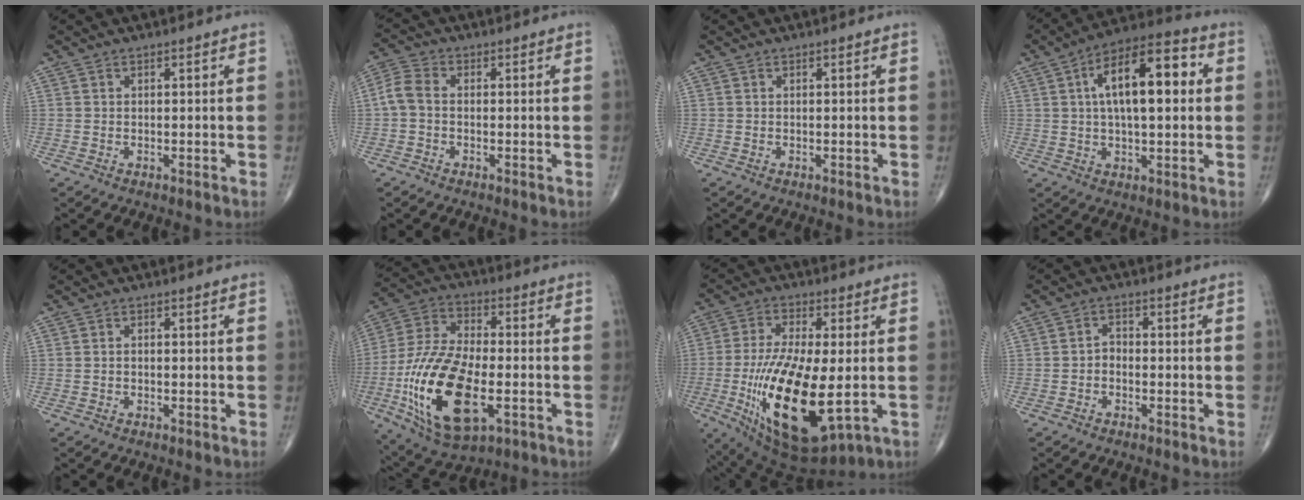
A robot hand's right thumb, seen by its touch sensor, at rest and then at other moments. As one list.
[{"total": 4.2, "force": [-0.5, 2.7, 3.2], "torque": [-0.074, 0.012, -0.021]}, {"total": 0.0}, {"total": 16.5, "force": [3.0, 7.0, 14.6], "torque": [-0.221, 0.024, 0.041]}, {"total": 0.6, "force": [-0.2, 0.4, 0.4], "torque": [-0.008, 0.002, -0.007]}, {"total": 22.6, "force": [-5.9, 10.9, 19.0], "torque": [-0.383, 0.007, -0.095]}, {"total": 21.9, "force": [-4.0, 8.4, 19.8], "torque": [-0.402, -0.027, -0.050]}, {"total": 2.4, "force": [-1.0, 1.7, 1.4], "torque": [-0.016, 0.014, -0.023]}]